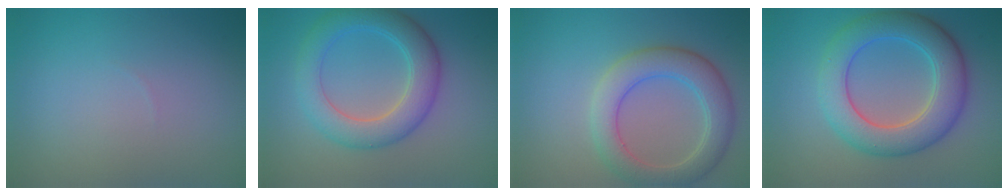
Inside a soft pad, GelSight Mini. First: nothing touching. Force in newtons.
{"total": 5.7, "press": 5.7, "slide": 0.1}
{"total": 5.3, "press": 5.3, "slide": 0.4}
{"total": 7.5, "press": 7.5, "slide": 0.2}